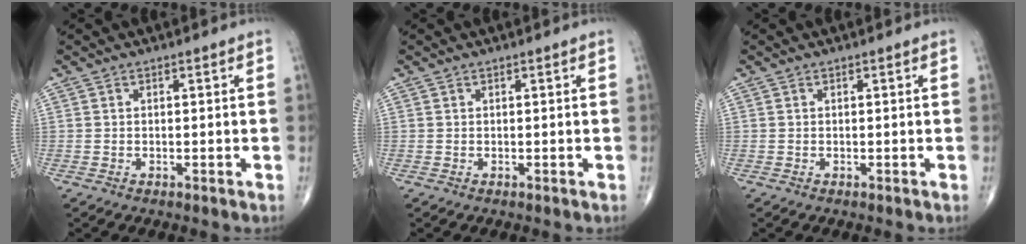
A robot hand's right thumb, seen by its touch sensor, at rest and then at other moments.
{"total": 0.0}
{"total": 0.0}